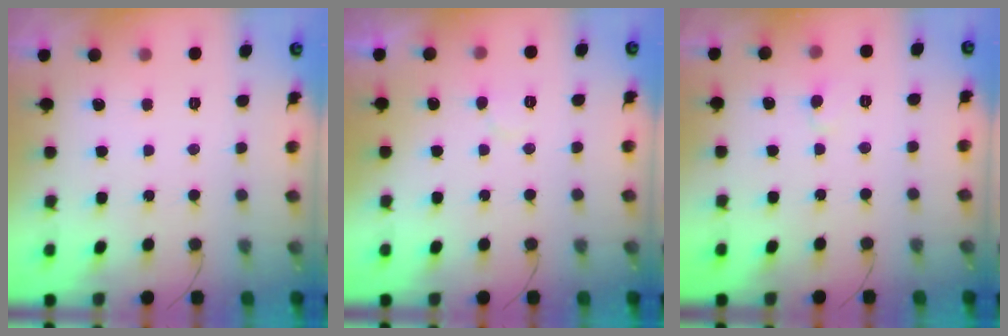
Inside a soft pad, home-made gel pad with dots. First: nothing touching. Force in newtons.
{"total": 4.0, "press": 4.0, "slide": 0.4}
{"total": 3.7, "press": 3.7, "slide": 0.3}